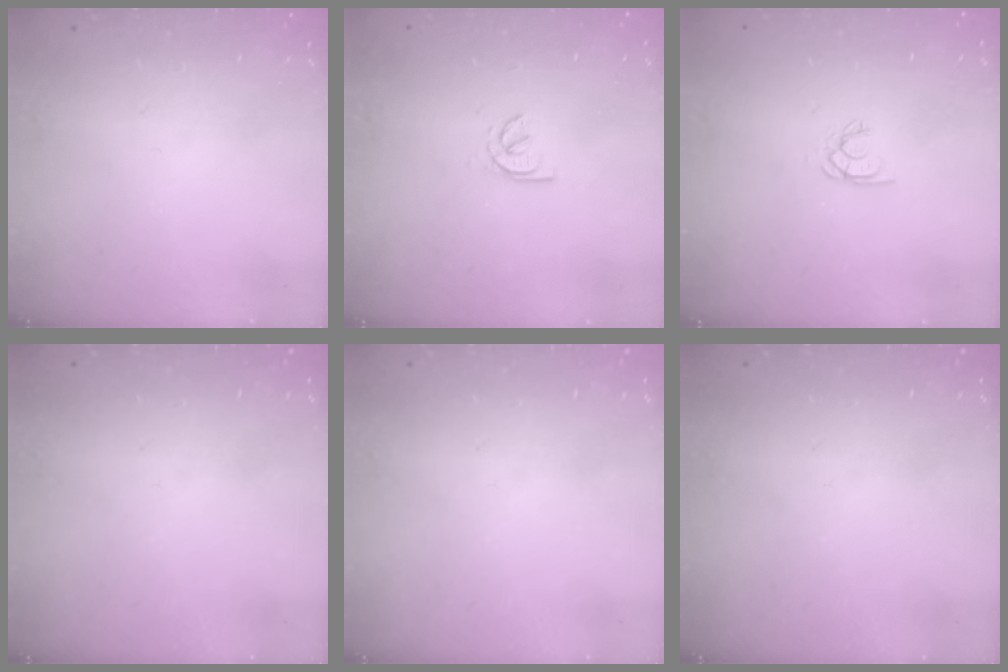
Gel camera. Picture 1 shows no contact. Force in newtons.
{"total": 2.1, "press": 2.1, "slide": 0.6}
{"total": 2.0, "press": 2.0, "slide": 0.4}
{"total": 0.0}
{"total": 0.0}
{"total": 0.0}